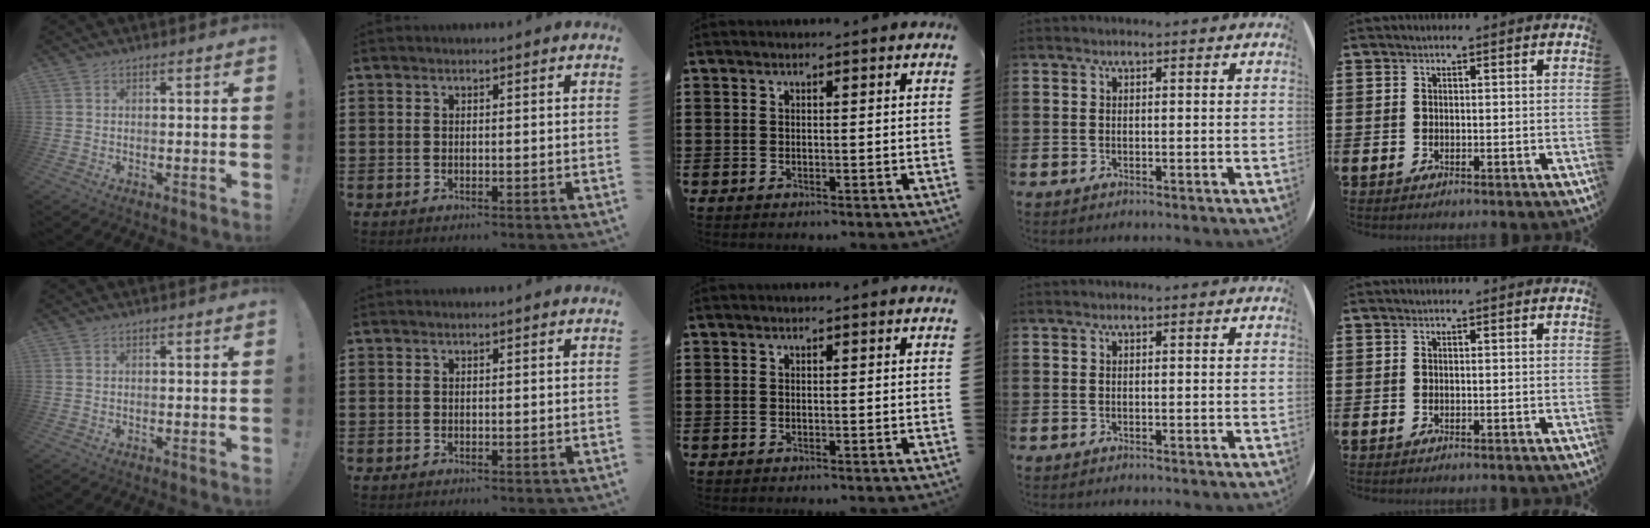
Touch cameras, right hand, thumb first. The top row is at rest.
{}